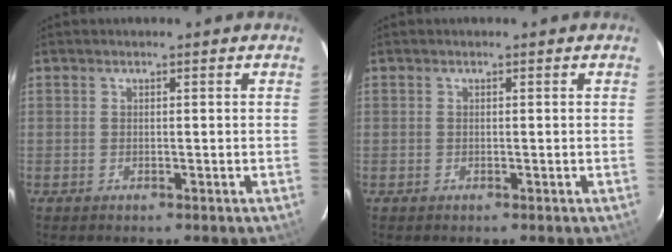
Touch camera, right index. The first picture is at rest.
{"total": 0.0}